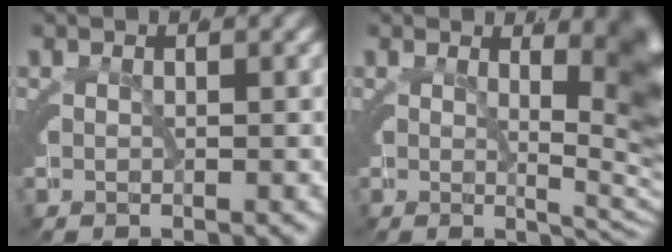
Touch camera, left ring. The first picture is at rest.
{"total": 7.5, "force": [0.4, 2.2, 7.2], "torque": [-0.047, 0.000, 0.008]}